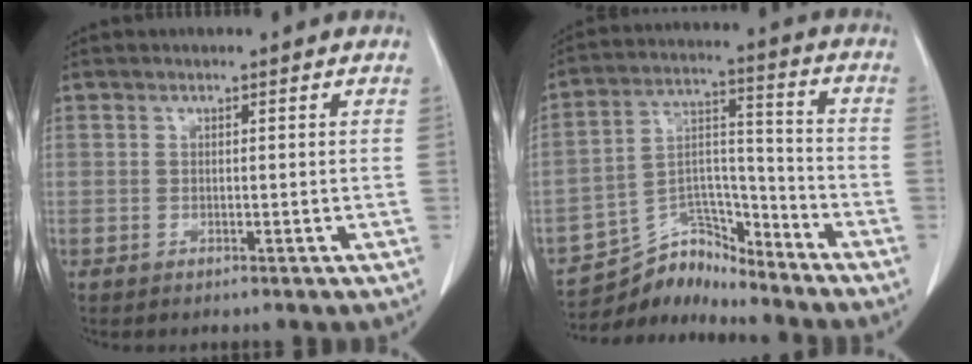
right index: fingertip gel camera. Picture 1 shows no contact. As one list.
[{"total": 9.2, "force": [-8.9, 2.2, 0.3], "torque": [0.000, 0.050, -0.163]}]